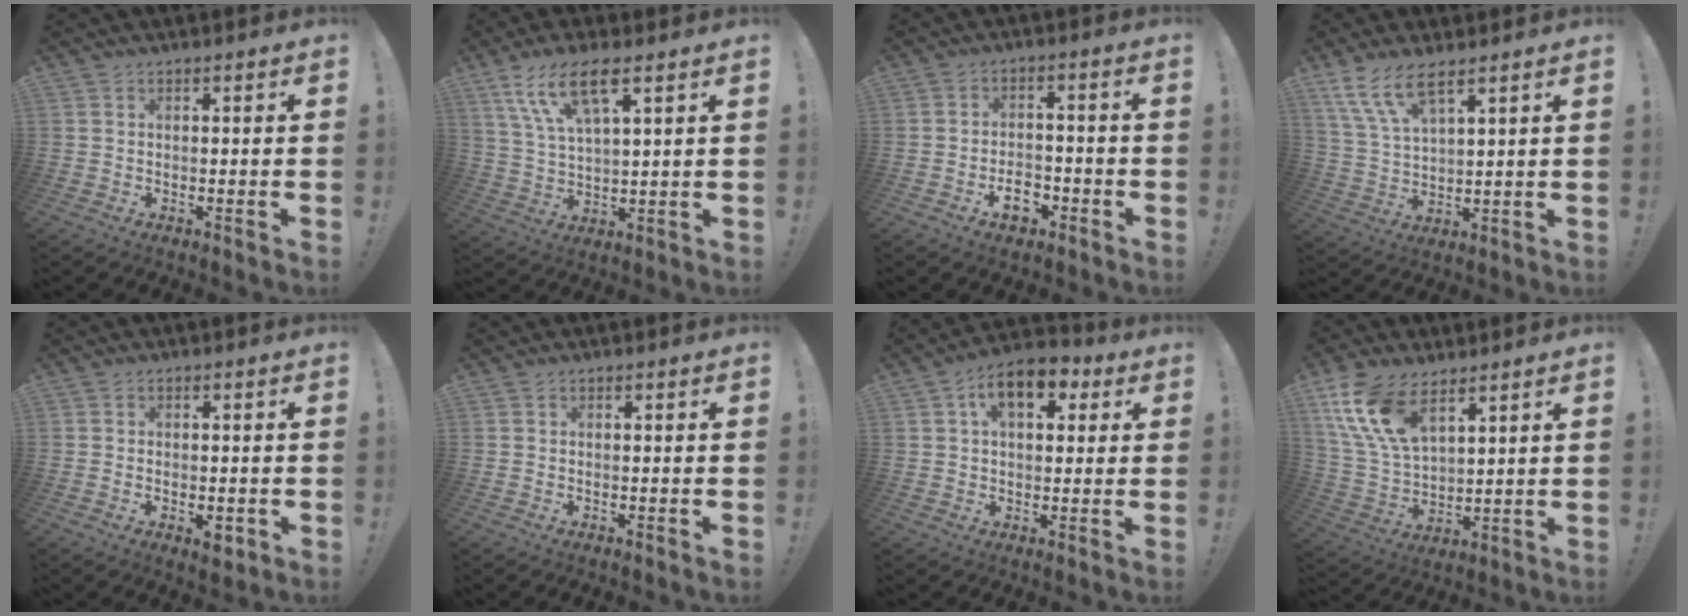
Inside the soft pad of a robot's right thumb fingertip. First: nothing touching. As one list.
[{"total": 12.2, "force": [7.0, 4.0, 9.2], "torque": [-0.180, -0.015, 0.126]}, {"total": 6.7, "force": [-3.7, 4.2, 3.8], "torque": [-0.051, 0.023, -0.064]}, {"total": 9.5, "force": [6.5, 2.9, 6.2], "torque": [-0.131, -0.023, 0.125]}, {"total": 3.2, "force": [-1.3, 1.5, 2.5], "torque": [-0.034, 0.006, -0.017]}, {"total": 0.0}, {"total": 10.3, "force": [4.3, 5.7, 7.3], "torque": [-0.116, 0.000, 0.075]}, {"total": 15.4, "force": [8.8, 7.9, 9.8], "torque": [-0.219, -0.038, 0.168]}]